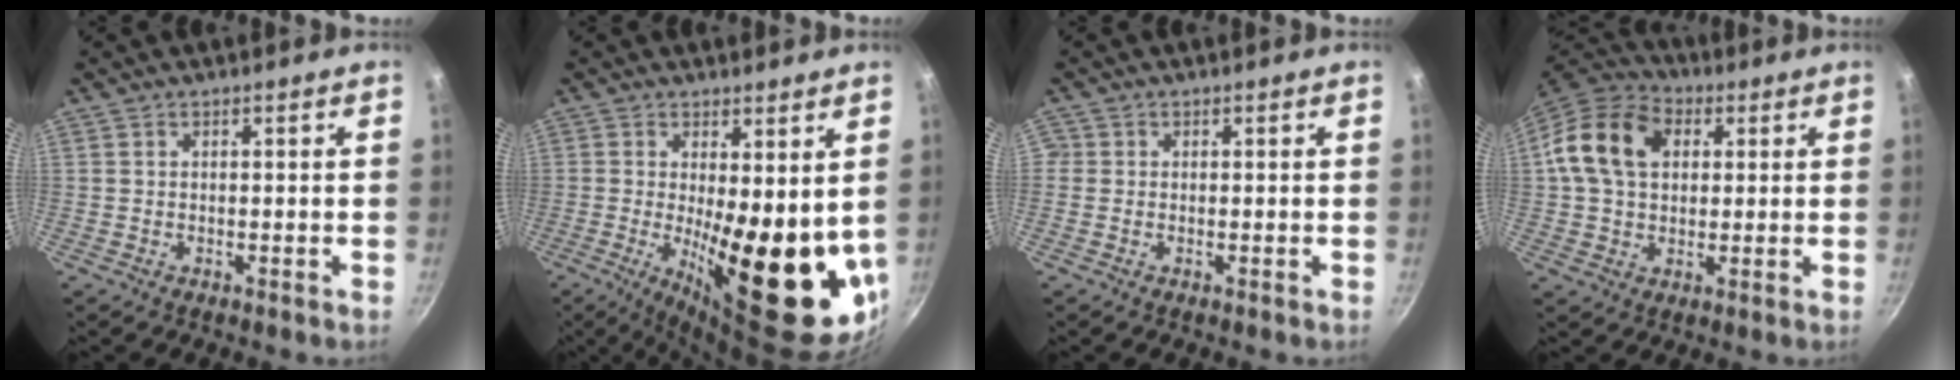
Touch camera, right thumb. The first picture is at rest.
{"total": 19.4, "force": [-0.4, 6.7, 18.2], "torque": [-0.223, -0.042, 0.007]}
{"total": 0.9, "force": [-0.1, 0.9, 0.1], "torque": [0.002, 0.002, -0.006]}
{"total": 14.5, "force": [3.2, 10.6, 9.3], "torque": [-0.152, 0.019, 0.041]}